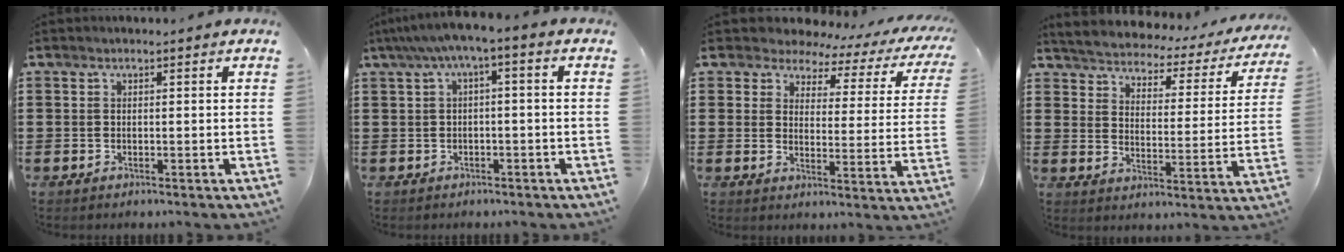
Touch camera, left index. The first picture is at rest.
{"total": 3.4, "force": [-1.7, 0.5, 2.9], "torque": [-0.050, 0.003, -0.039]}
{"total": 4.0, "force": [3.3, 2.1, 1.0], "torque": [-0.037, -0.020, 0.050]}
{"total": 2.9, "force": [2.9, 0.1, 0.0], "torque": [-0.024, -0.032, 0.040]}